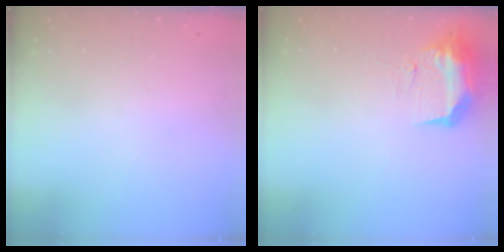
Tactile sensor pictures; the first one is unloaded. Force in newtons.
{"total": 10.1, "press": 10.1, "slide": 0.3}